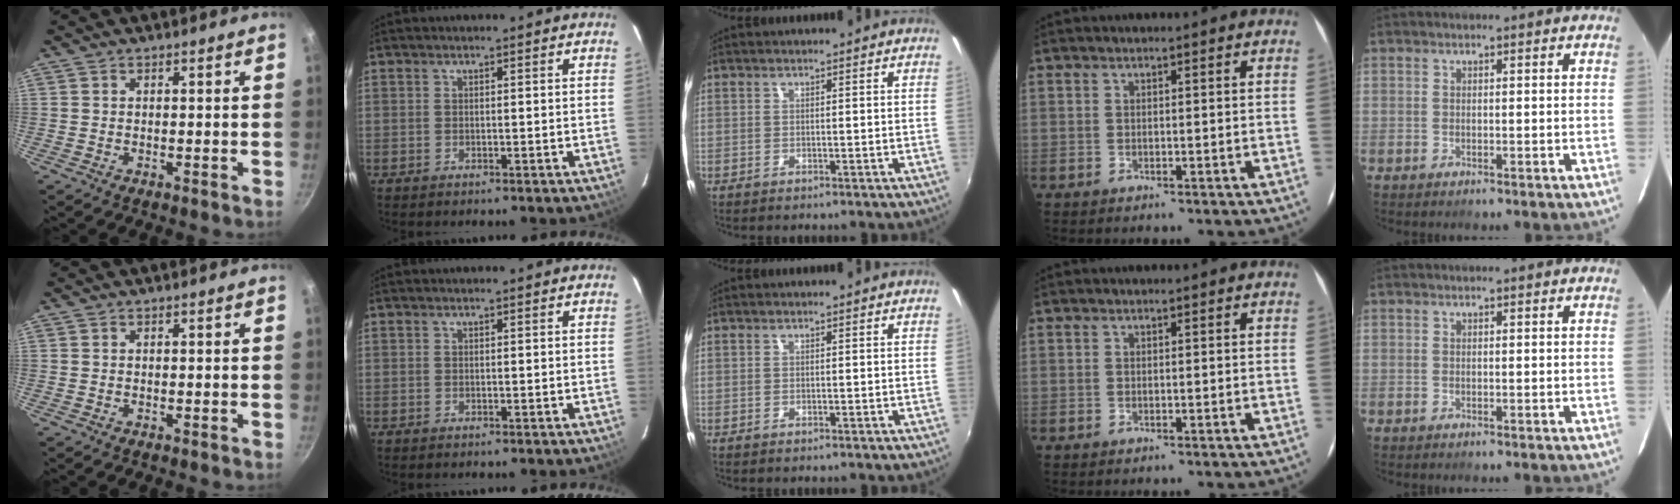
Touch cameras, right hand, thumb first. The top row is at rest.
{}